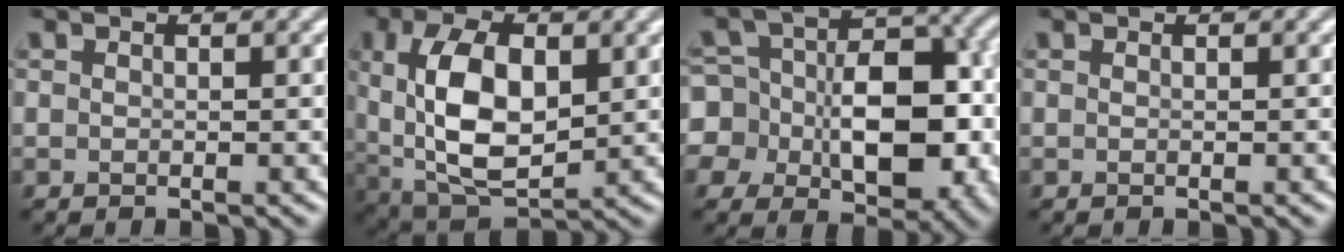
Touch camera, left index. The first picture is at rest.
{"total": 9.5, "force": [1.3, 4.9, 8.0], "torque": [-0.162, 0.001, 0.022]}
{"total": 12.5, "force": [-1.5, 9.7, 7.7], "torque": [-0.105, 0.012, -0.038]}
{"total": 0.0}